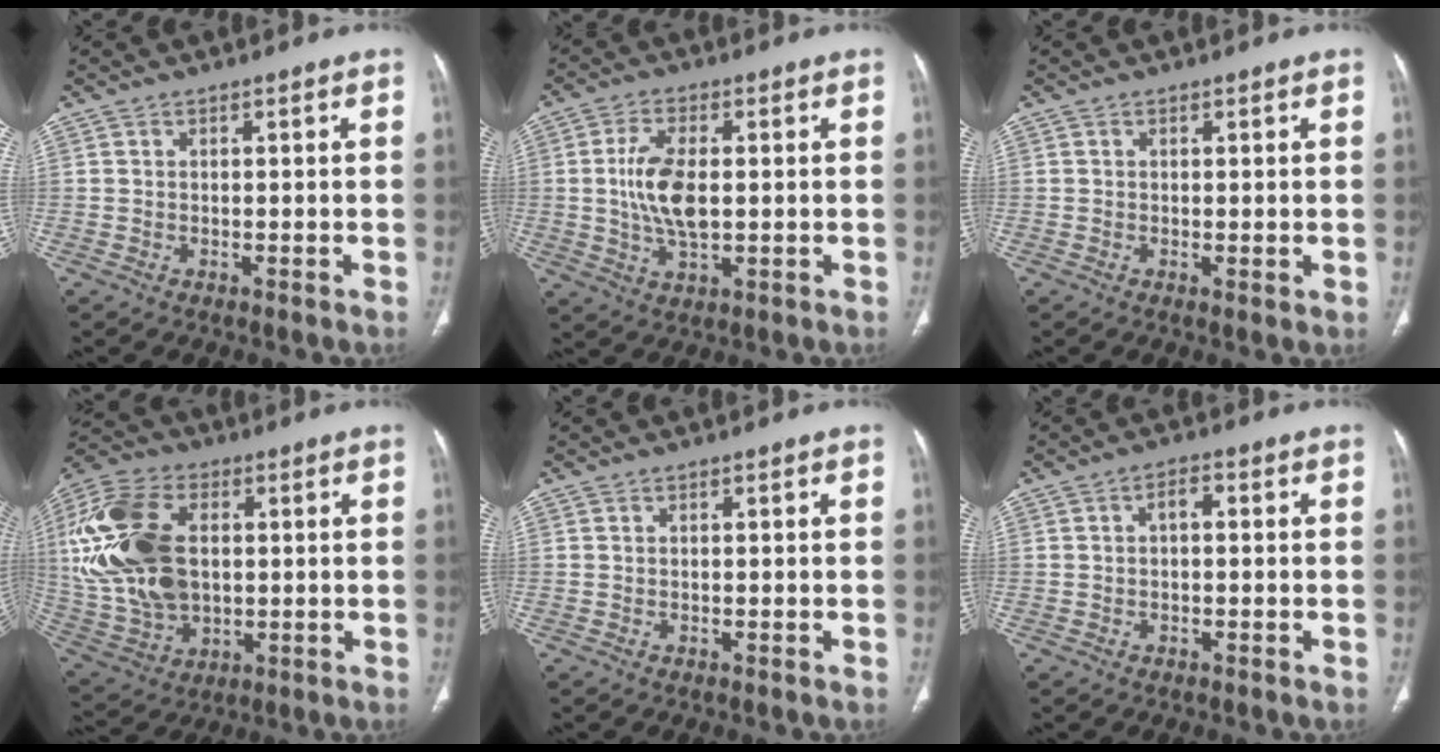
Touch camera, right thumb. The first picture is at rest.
{"total": 9.0, "force": [0.3, 4.4, 7.9], "torque": [-0.163, -0.003, 0.009]}
{"total": 0.9, "force": [0.0, 0.3, 0.9], "torque": [-0.019, -0.006, 0.000]}
{"total": 22.7, "force": [2.7, 14.5, 17.2], "torque": [-0.367, -0.001, 0.059]}
{"total": 0.0}
{"total": 3.8, "force": [0.1, 2.2, 3.1], "torque": [-0.037, 0.015, -0.008]}